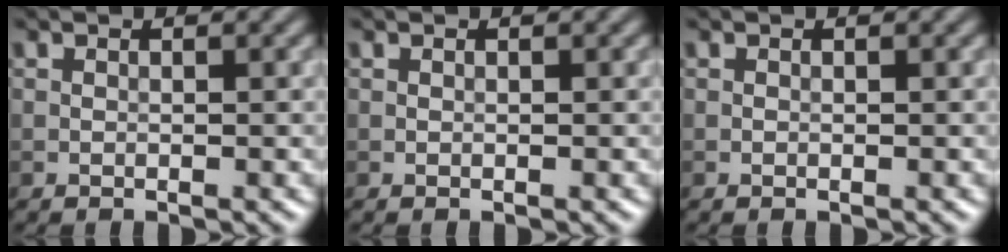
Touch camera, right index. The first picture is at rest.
{"total": 0.0}
{"total": 0.0}